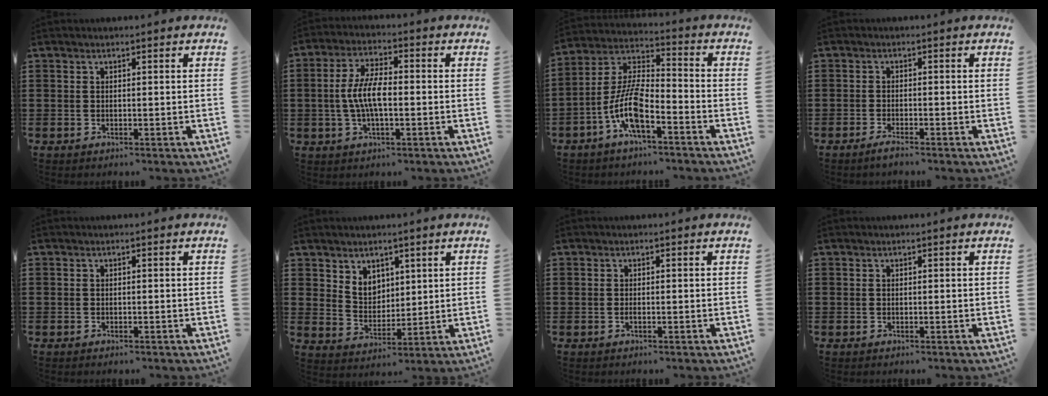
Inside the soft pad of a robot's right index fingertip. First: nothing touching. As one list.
[{"total": 6.8, "force": [-0.7, 2.5, 6.3], "torque": [-0.138, -0.002, -0.020]}, {"total": 9.9, "force": [-5.1, 3.1, 7.8], "torque": [-0.192, -0.010, -0.104]}, {"total": 1.6, "force": [-1.3, 0.0, 0.8], "torque": [-0.014, -0.002, -0.024]}, {"total": 0.0}, {"total": 4.8, "force": [3.4, 3.3, 0.8], "torque": [-0.032, 0.003, 0.064]}, {"total": 0.5, "force": [-0.3, 0.1, 0.5], "torque": [-0.009, -0.003, -0.004]}, {"total": 0.0}]